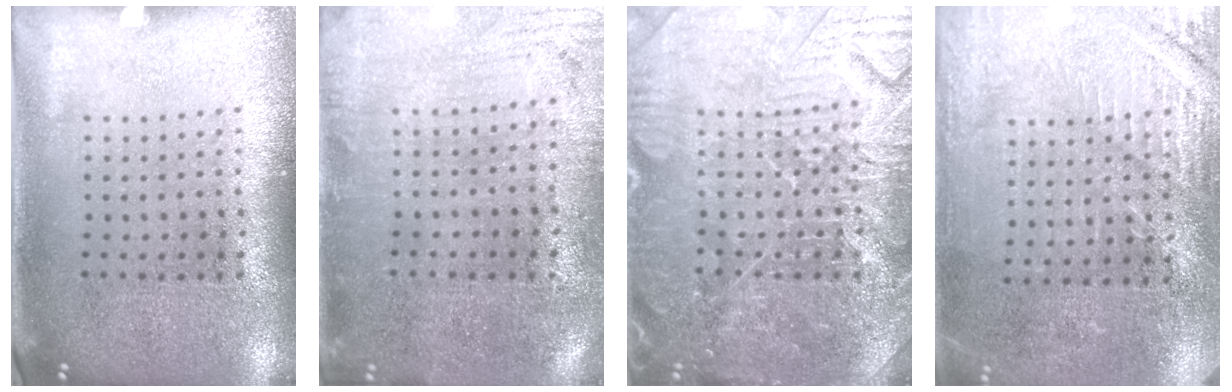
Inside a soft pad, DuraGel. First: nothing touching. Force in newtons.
{"total": 0.5, "press": 0.2, "slide": 0.5}
{"total": 4.5, "press": 4.5, "slide": 0.6}
{"total": 3.0, "press": 3.0, "slide": 0.3}